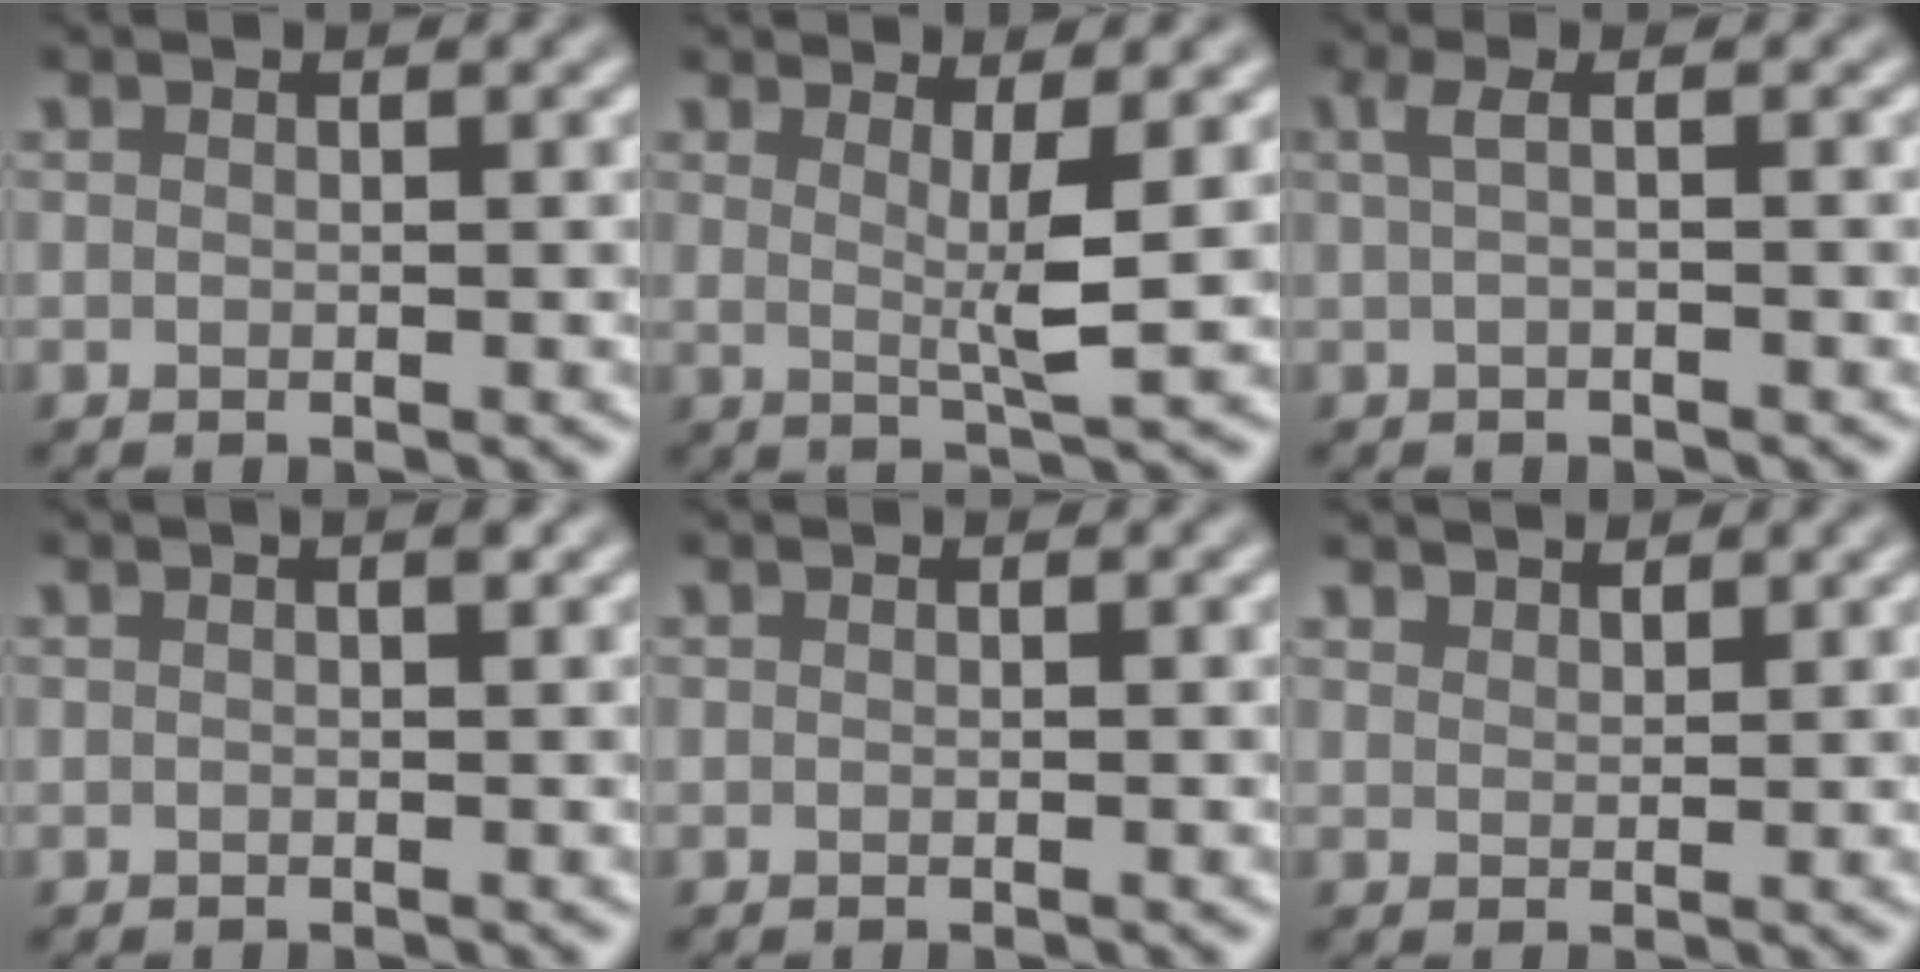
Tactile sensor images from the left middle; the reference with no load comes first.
{"total": 3.2, "force": [1.0, 0.6, 3.0], "torque": [-0.046, -0.011, 0.017]}
{"total": 1.7, "force": [0.2, 0.4, 1.6], "torque": [-0.031, 0.003, -0.001]}
{"total": 0.7, "force": [0.2, 0.0, 0.6], "torque": [-0.010, 0.004, 0.001]}
{"total": 0.0}
{"total": 2.2, "force": [2.1, 0.5, 0.3], "torque": [-0.008, -0.003, 0.041]}